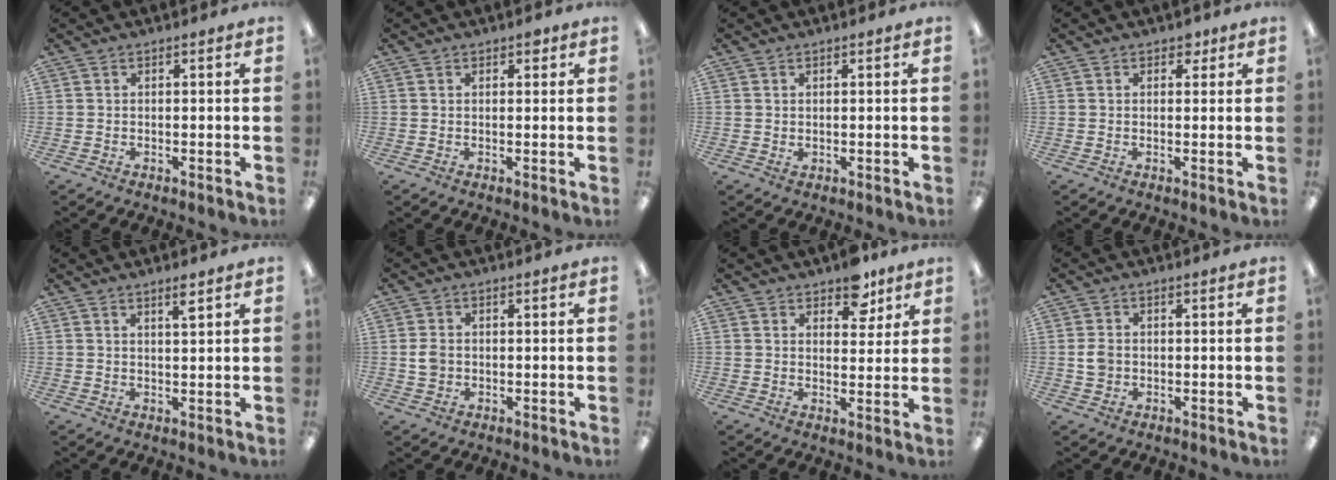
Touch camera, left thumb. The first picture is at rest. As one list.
[{"total": 1.5, "force": [1.0, 0.9, 0.7], "torque": [-0.007, -0.001, 0.015]}, {"total": 0.7, "force": [0.4, 0.3, 0.5], "torque": [-0.010, 0.001, 0.007]}, {"total": 2.2, "force": [1.3, 1.4, 1.0], "torque": [-0.005, -0.003, 0.020]}, {"total": 3.2, "force": [2.3, 0.3, 2.2], "torque": [-0.033, -0.007, 0.036]}, {"total": 2.8, "force": [-0.1, 2.3, 1.6], "torque": [-0.031, 0.005, -0.002]}, {"total": 6.9, "force": [5.4, 3.4, 2.6], "torque": [-0.018, -0.029, 0.091]}, {"total": 2.8, "force": [-0.2, 2.3, 1.5], "torque": [-0.029, 0.005, -0.004]}]